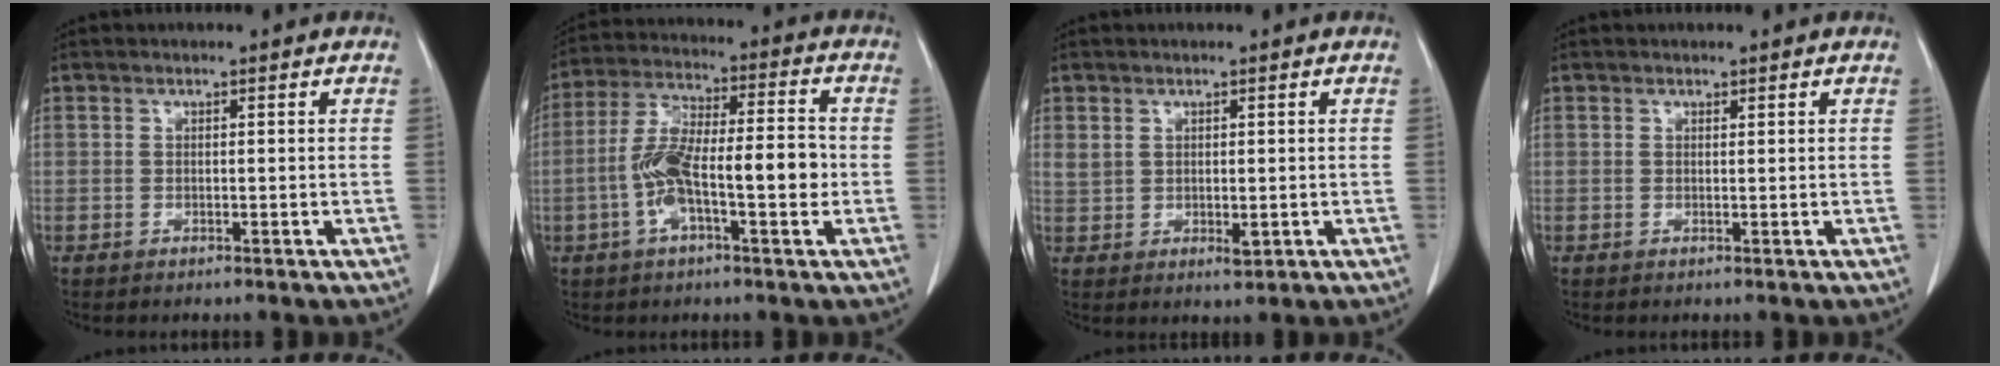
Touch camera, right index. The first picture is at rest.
{"total": 12.3, "force": [-2.4, 3.2, 11.6], "torque": [-0.220, 0.027, -0.043]}
{"total": 2.9, "force": [0.5, 1.6, 2.4], "torque": [-0.045, -0.003, 0.019]}
{"total": 0.0}